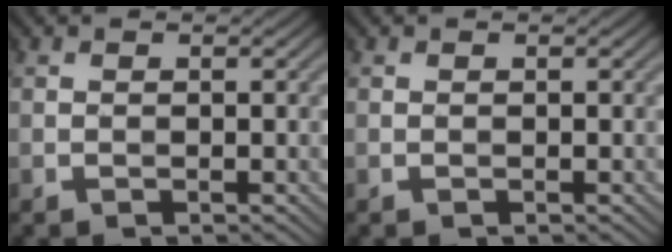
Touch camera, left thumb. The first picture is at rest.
{"total": 0.0}